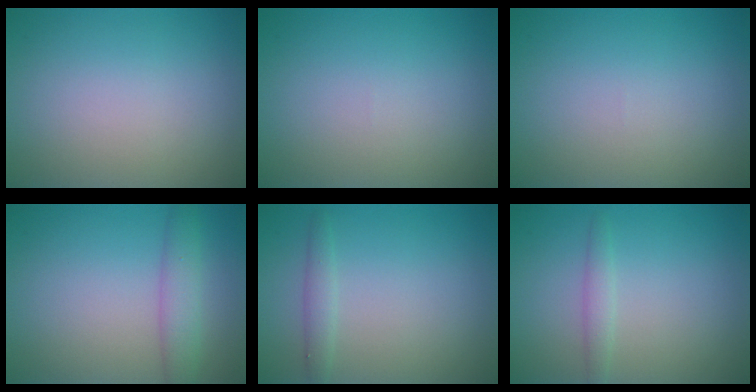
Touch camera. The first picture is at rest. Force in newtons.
{"total": 0.0}
{"total": 0.0}
{"total": 2.8, "press": 2.8, "slide": 0.1}
{"total": 1.3, "press": 1.3, "slide": 0.2}
{"total": 1.3, "press": 1.3, "slide": 0.1}